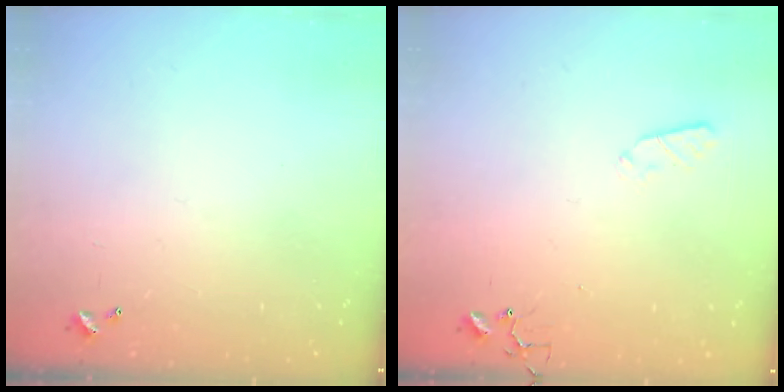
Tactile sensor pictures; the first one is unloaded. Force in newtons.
{"total": 3.2, "press": 3.1, "slide": 0.5}